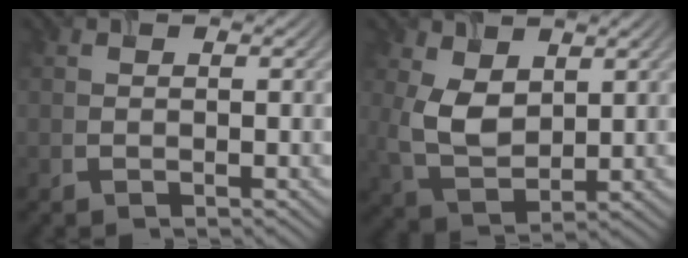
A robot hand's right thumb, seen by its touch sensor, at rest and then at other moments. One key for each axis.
{"total": 6.5, "fx": 2.0, "fy": 4.0, "fz": 4.7, "tx": -0.114, "ty": -0.006, "tz": 0.042}